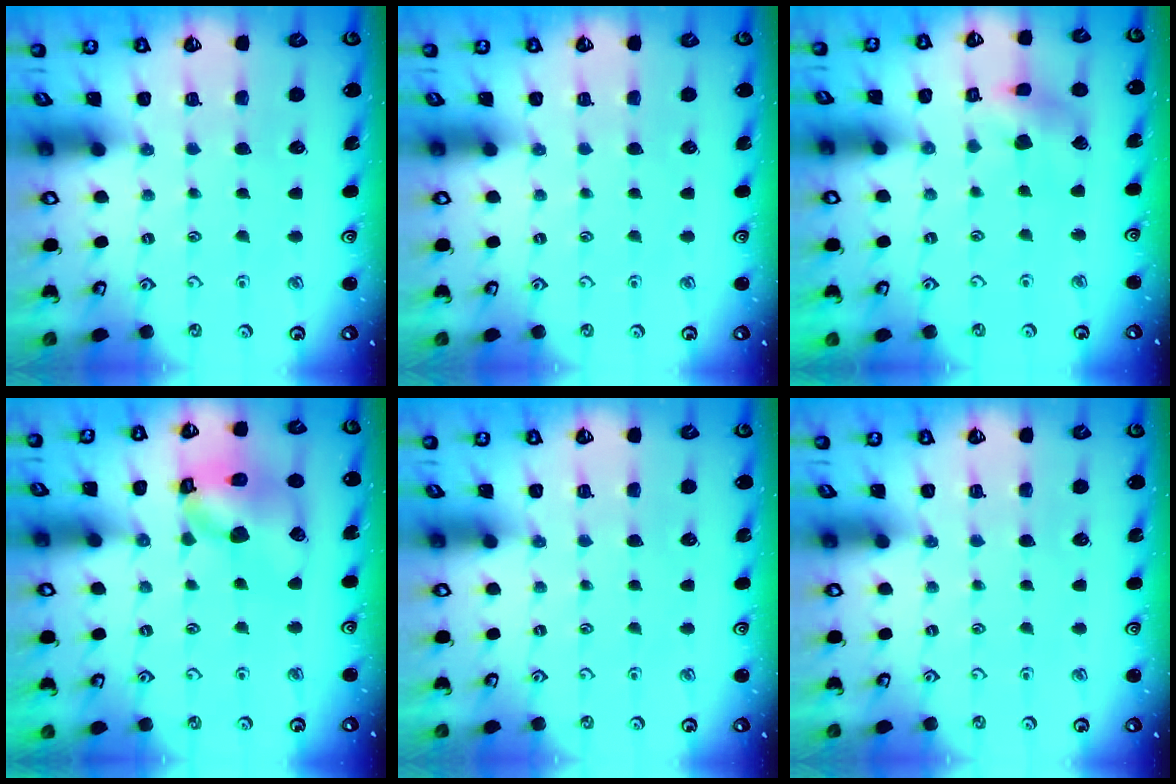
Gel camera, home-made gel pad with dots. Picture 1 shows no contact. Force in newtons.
{"total": 0.0}
{"total": 9.1, "press": 9.0, "slide": 1.3}
{"total": 13.1, "press": 12.9, "slide": 1.8}
{"total": 0.0}
{"total": 0.0}